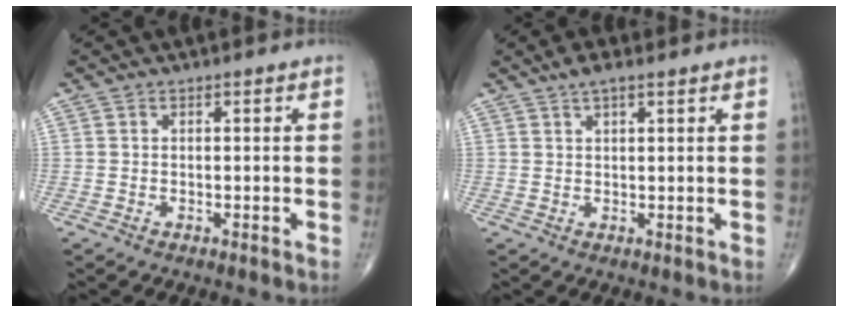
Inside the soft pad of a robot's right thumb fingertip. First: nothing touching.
{"total": 3.1, "force": [2.2, 0.8, 2.1], "torque": [-0.038, 0.001, 0.038]}